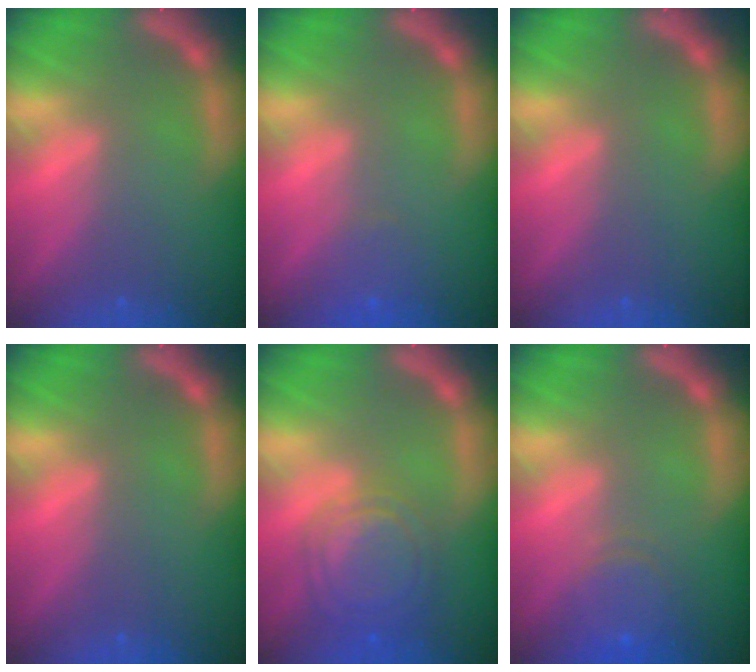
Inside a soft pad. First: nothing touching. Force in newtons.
{"total": 1.4}
{"total": 0.0}
{"total": 0.0}
{"total": 7.0}
{"total": 4.0}